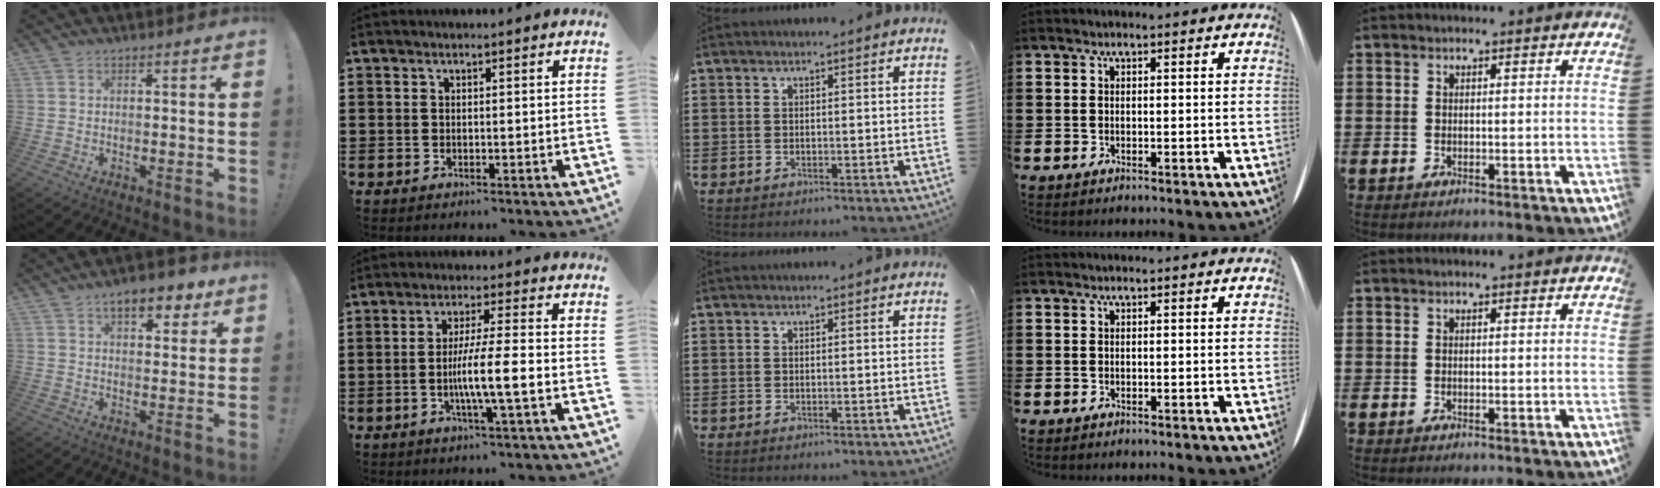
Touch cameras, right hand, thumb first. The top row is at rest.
{"thumb": {"total": 8.4, "force": [4.9, 3.9, 5.6], "torque": [-0.069, -0.017, 0.083]}, "index": {"total": 7.4, "force": [-1.9, 0.3, 7.1], "torque": [-0.127, -0.006, -0.037]}}